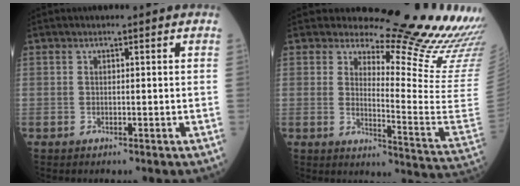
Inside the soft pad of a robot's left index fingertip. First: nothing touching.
{"total": 19.3, "force": [17.4, 0.6, 8.2], "torque": [-0.112, -0.149, 0.204]}